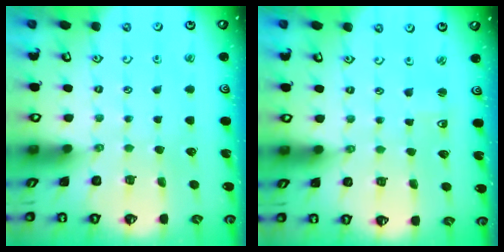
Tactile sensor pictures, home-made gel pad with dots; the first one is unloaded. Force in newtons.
{"total": 2.2, "press": 2.1, "slide": 0.6}